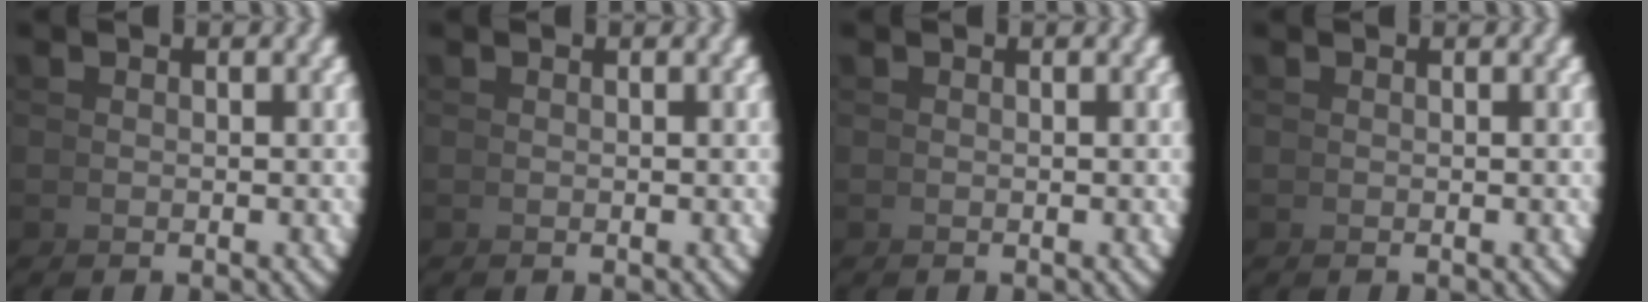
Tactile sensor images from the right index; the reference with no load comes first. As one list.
[{"total": 0.0}, {"total": 0.0}, {"total": 0.0}]